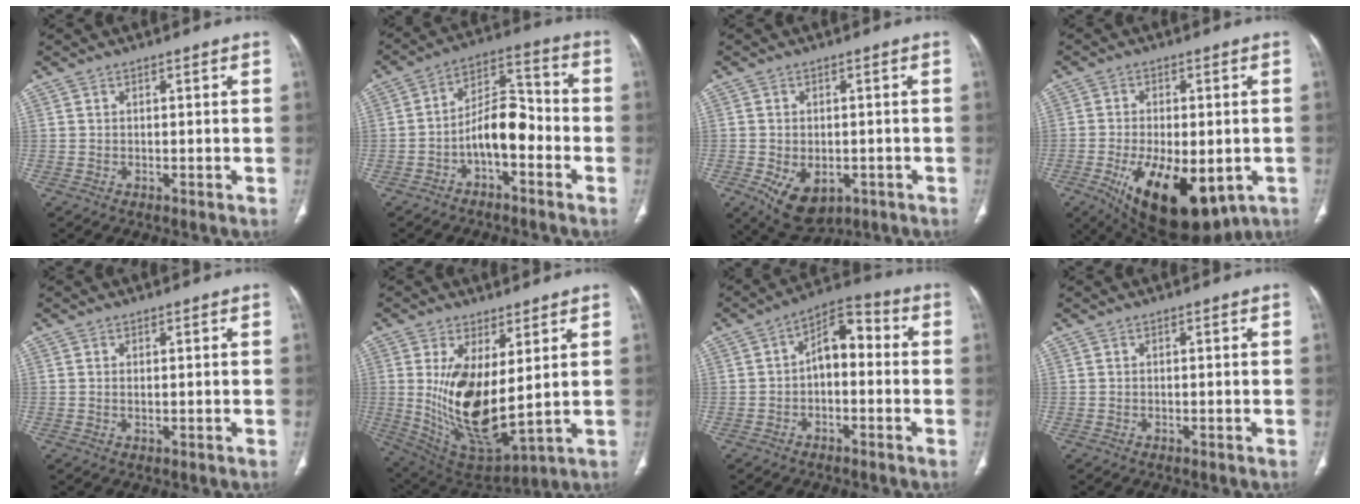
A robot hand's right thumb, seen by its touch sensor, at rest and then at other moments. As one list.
[{"total": 9.8, "force": [-3.5, 4.9, 7.7], "torque": [-0.114, 0.051, -0.065]}, {"total": 8.8, "force": [-3.4, 5.7, 5.8], "torque": [-0.085, 0.003, -0.036]}, {"total": 19.4, "force": [-7.2, 9.5, 15.3], "torque": [-0.228, -0.012, -0.087]}, {"total": 0.7, "force": [0.1, 0.2, 0.6], "torque": [-0.017, 0.000, 0.006]}, {"total": 16.6, "force": [2.4, 7.1, 14.8], "torque": [-0.268, -0.037, 0.072]}, {"total": 8.4, "force": [-0.3, 4.9, 6.8], "torque": [-0.084, 0.038, -0.020]}, {"total": 0.0}]